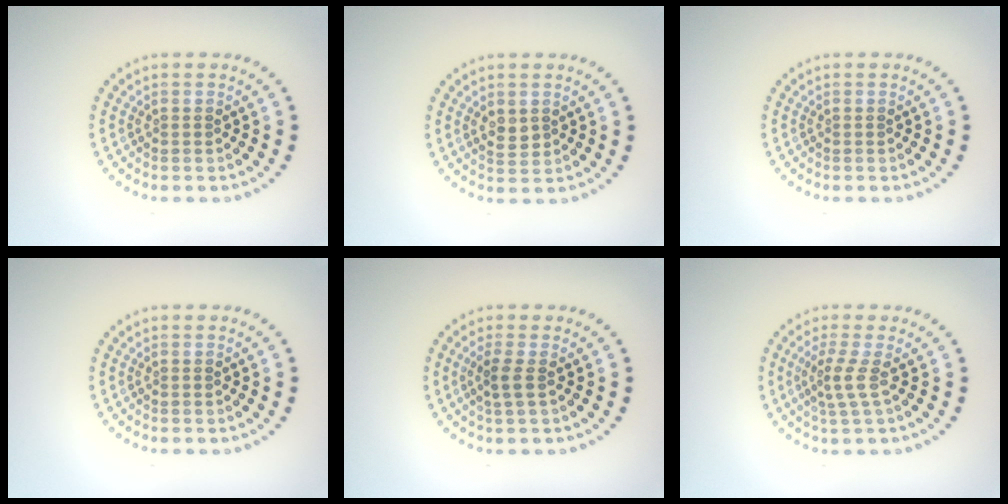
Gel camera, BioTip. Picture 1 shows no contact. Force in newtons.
{"total": 1.5, "press": 1.5, "slide": 0.3}
{"total": 0.0}
{"total": 0.0}
{"total": 1.5, "press": 1.3, "slide": 0.9}
{"total": 2.2, "press": 1.5, "slide": 1.5}